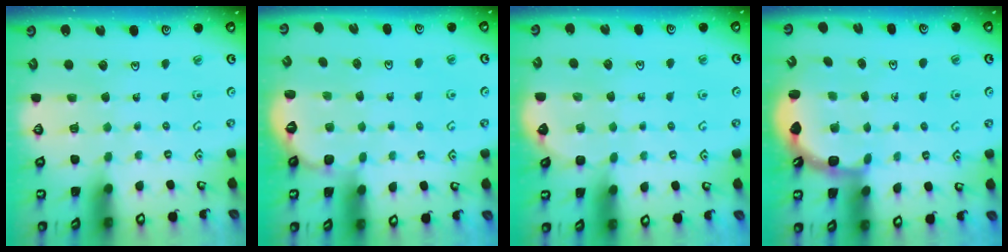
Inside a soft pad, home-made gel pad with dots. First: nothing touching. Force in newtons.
{"total": 2.0, "press": 0.6, "slide": 1.9}
{"total": 1.7, "press": 1.7, "slide": 0.1}
{"total": 3.4, "press": 2.4, "slide": 2.4}